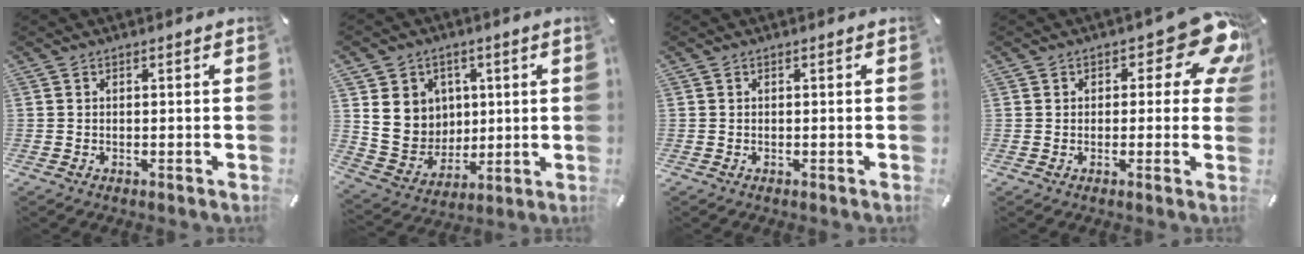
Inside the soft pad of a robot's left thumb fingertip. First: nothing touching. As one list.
[{"total": 10.9, "force": [3.2, 10.2, 2.3], "torque": [-0.048, -0.018, 0.073]}, {"total": 0.0}, {"total": 11.6, "force": [6.0, 5.6, 8.2], "torque": [-0.091, -0.036, 0.101]}]